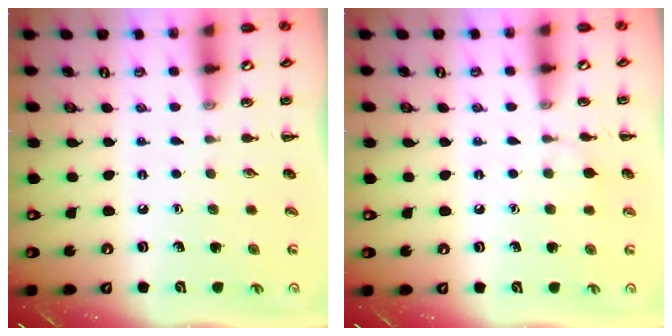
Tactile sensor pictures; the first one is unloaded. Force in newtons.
{"total": 5.4, "press": 5.1, "slide": 1.6}